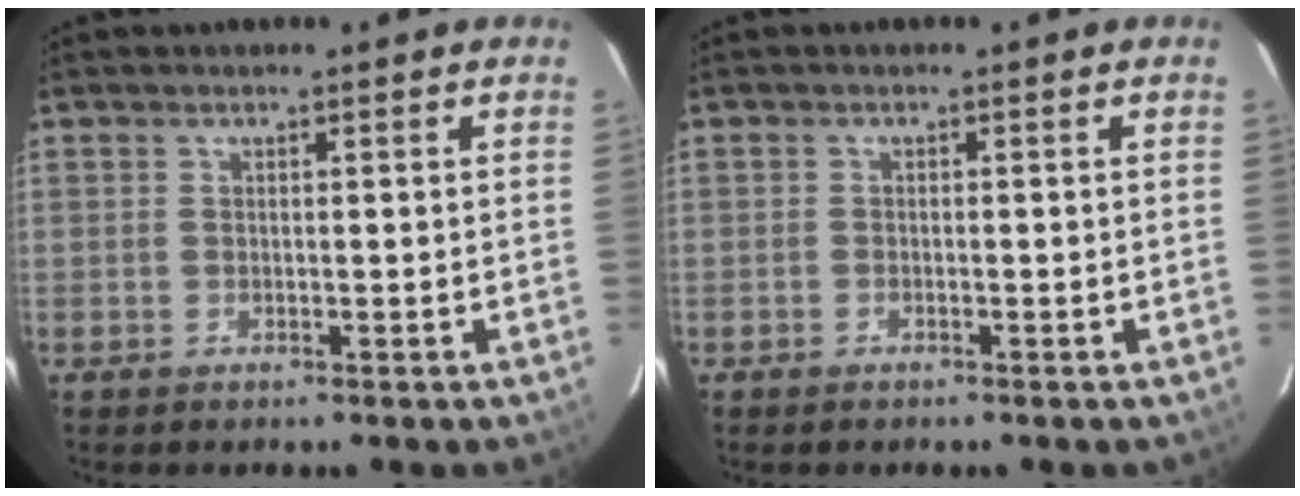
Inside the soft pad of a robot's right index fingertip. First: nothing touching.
{"total": 0.8, "force": [-0.7, 0.4, 0.0], "torque": [-0.004, 0.002, -0.013]}